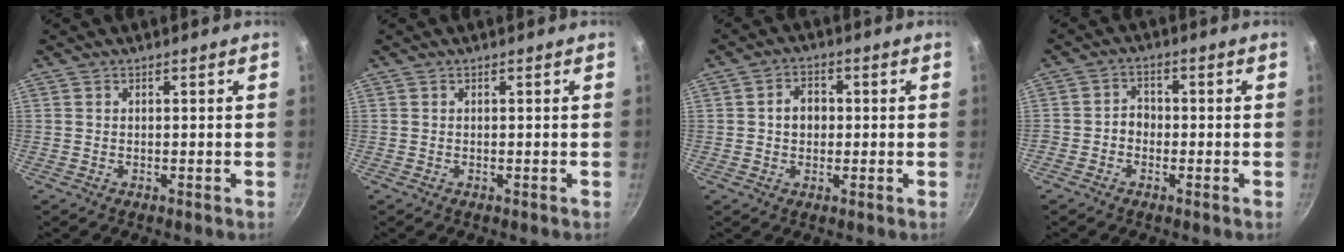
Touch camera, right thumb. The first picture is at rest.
{"total": 0.0}
{"total": 4.7, "force": [0.3, 3.8, 2.9], "torque": [-0.024, 0.009, 0.000]}
{"total": 3.2, "force": [-1.0, 2.7, 1.4], "torque": [-0.001, 0.016, -0.023]}